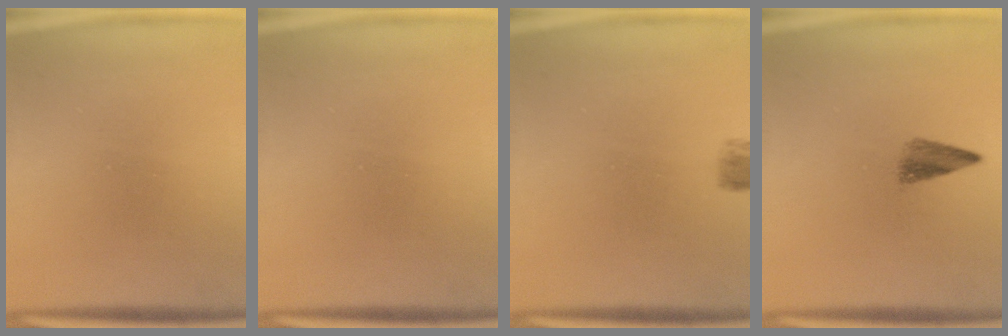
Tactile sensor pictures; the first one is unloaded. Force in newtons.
{"total": 0.0}
{"total": 2.6}
{"total": 2.7}